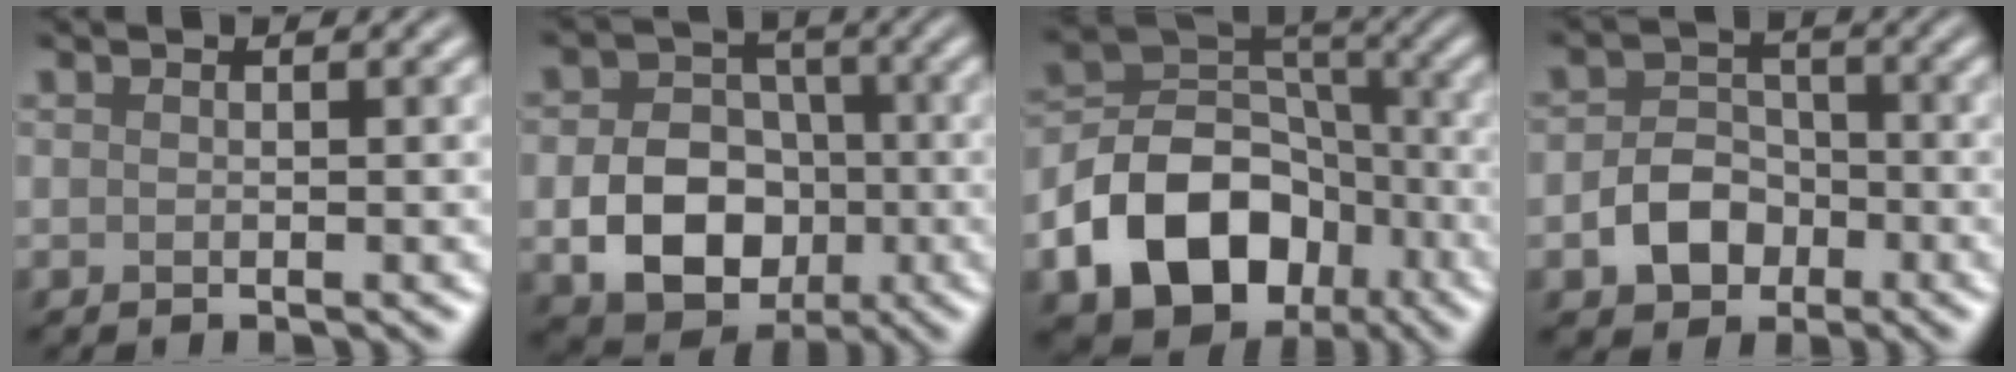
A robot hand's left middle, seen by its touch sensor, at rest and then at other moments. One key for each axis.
{"total": 8.0, "fx": -1.9, "fy": 6.2, "fz": 4.6, "tx": -0.080, "ty": -0.011, "tz": -0.031}
{"total": 11.9, "fx": -5.3, "fy": 8.4, "fz": 6.5, "tx": -0.117, "ty": 0.004, "tz": -0.098}
{"total": 4.0, "fx": -1.6, "fy": 3.1, "fz": 2.0, "tx": -0.030, "ty": 0.003, "tz": -0.028}